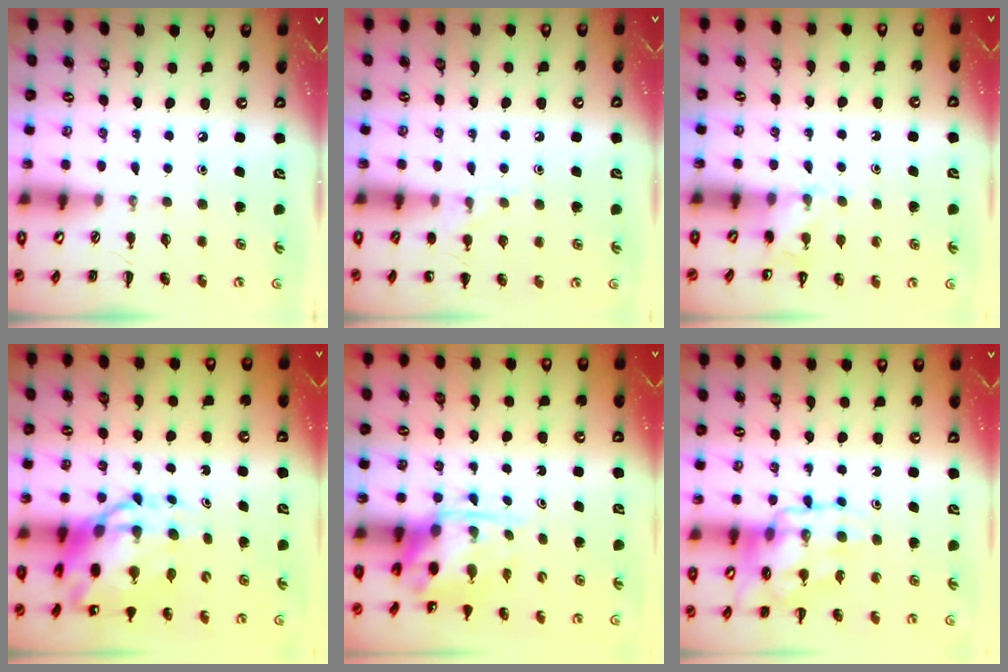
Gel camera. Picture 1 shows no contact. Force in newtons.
{"total": 6.5, "press": 6.2, "slide": 1.9}
{"total": 5.3, "press": 5.1, "slide": 1.4}
{"total": 11.7, "press": 11.3, "slide": 3.0}
{"total": 4.0, "press": 3.9, "slide": 1.0}
{"total": 12.7, "press": 12.5, "slide": 2.4}